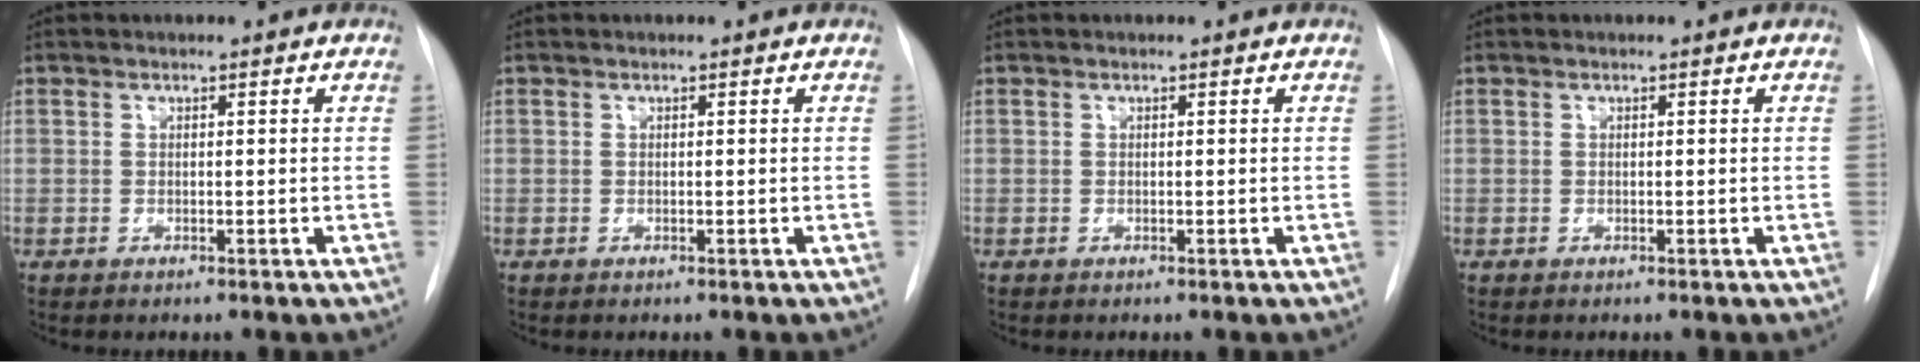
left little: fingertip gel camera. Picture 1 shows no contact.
{"total": 0.0}
{"total": 0.0}
{"total": 0.0}